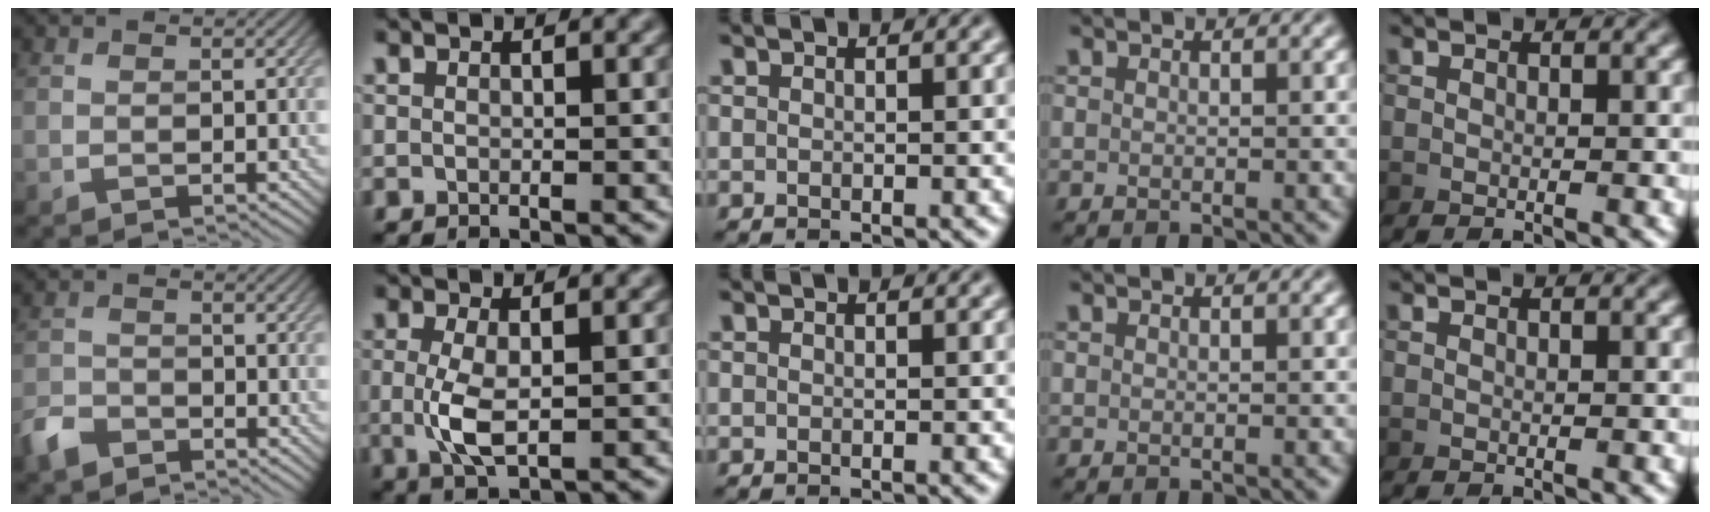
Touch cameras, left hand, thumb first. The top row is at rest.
{"thumb": {"total": 3.5, "force": [-2.7, 1.8, 1.2], "torque": [-0.027, -0.005, -0.064]}, "index": {"total": 3.5, "force": [-0.1, 1.2, 3.3], "torque": [-0.075, -0.004, -0.001]}}